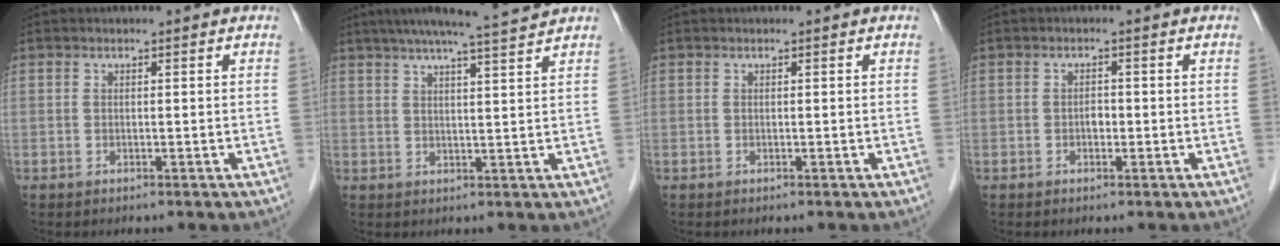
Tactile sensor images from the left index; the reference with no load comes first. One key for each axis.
{"total": 8.6, "fx": 7.5, "fy": -1.3, "fz": 4.0, "tx": -0.064, "ty": 0.004, "tz": 0.102}
{"total": 0.0}
{"total": 1.4, "fx": -0.7, "fy": 0.8, "fz": 0.9, "tx": -0.012, "ty": 0.000, "tz": -0.015}